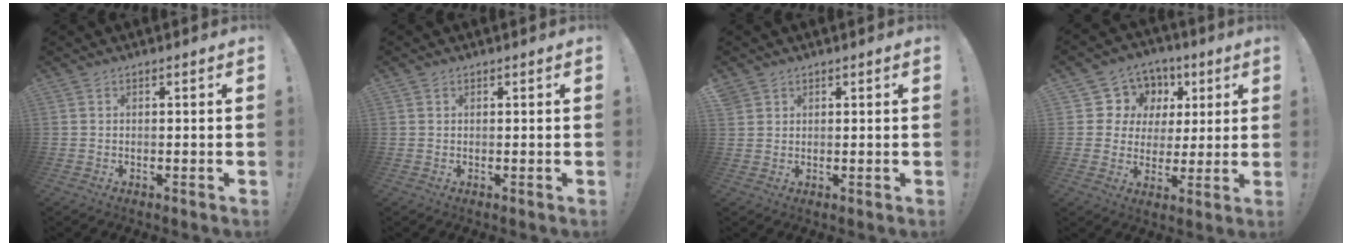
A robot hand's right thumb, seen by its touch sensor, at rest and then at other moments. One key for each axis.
{"total": 0.6, "fx": 0.5, "fy": 0.4, "fz": -0.1, "tx": 0.007, "ty": -0.001, "tz": 0.008}
{"total": 1.9, "fx": 1.5, "fy": 1.2, "fz": 0.1, "tx": -0.004, "ty": -0.005, "tz": 0.030}
{"total": 9.8, "fx": 3.0, "fy": 9.1, "fz": 2.0, "tx": -0.028, "ty": -0.022, "tz": 0.070}